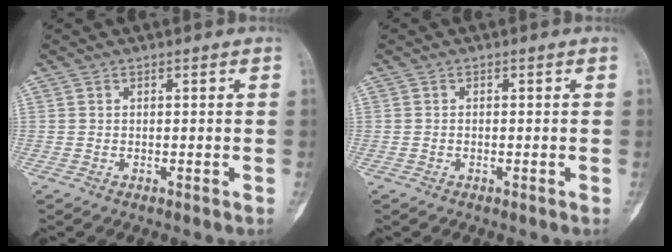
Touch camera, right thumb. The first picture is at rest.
{"total": 0.0}